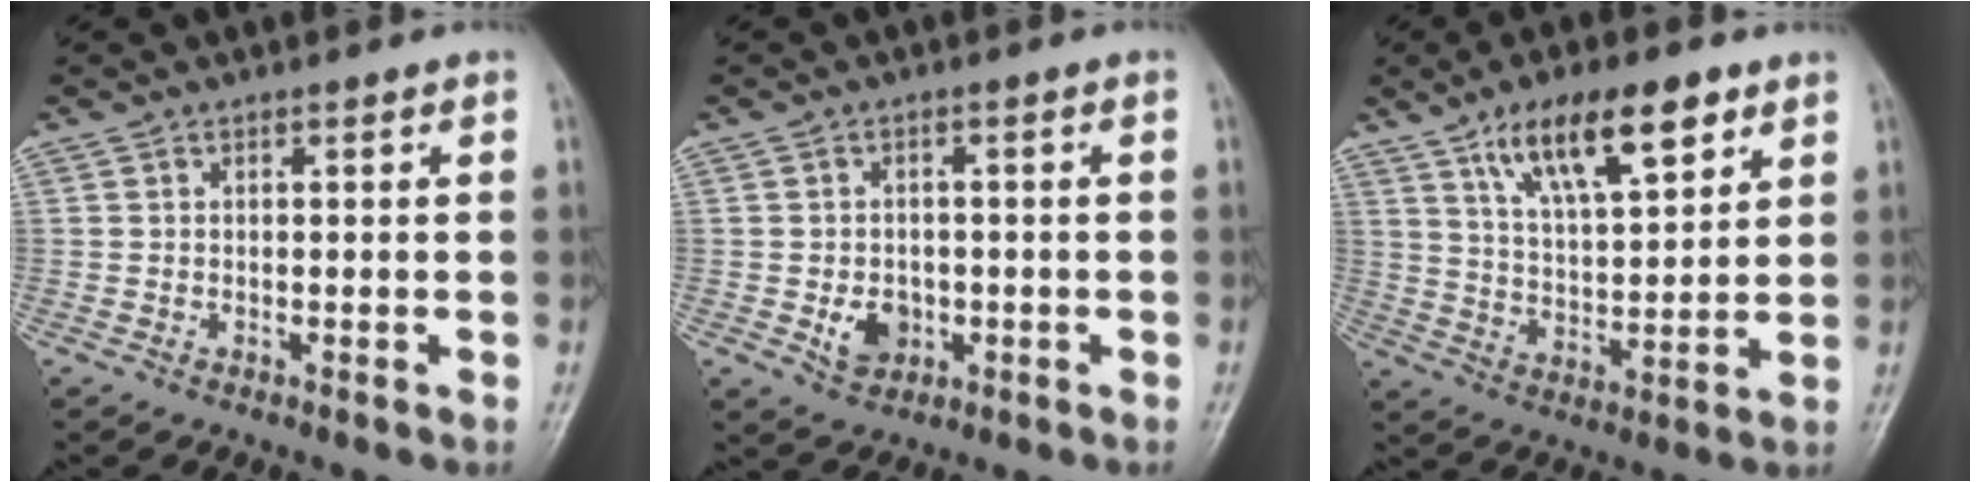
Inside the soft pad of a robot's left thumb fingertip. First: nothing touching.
{"total": 4.8, "force": [-1.1, 3.8, 2.7], "torque": [-0.027, 0.004, -0.011]}
{"total": 14.2, "force": [8.0, 5.1, 10.5], "torque": [-0.154, -0.030, 0.142]}